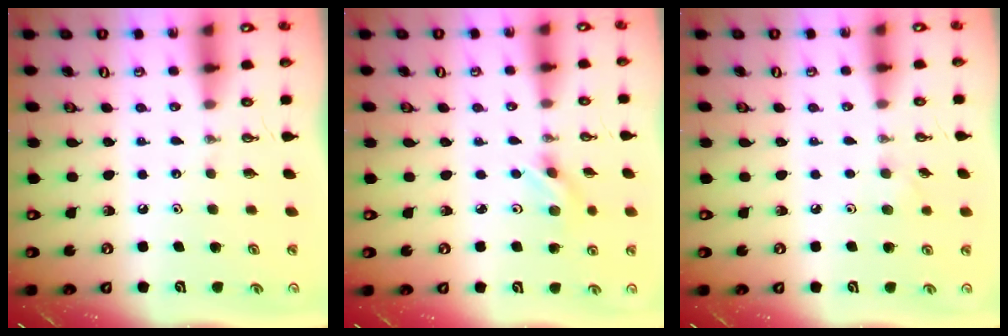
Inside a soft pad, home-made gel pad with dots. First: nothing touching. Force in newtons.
{"total": 2.2, "press": 2.1, "slide": 0.6}
{"total": 4.2, "press": 4.0, "slide": 1.2}